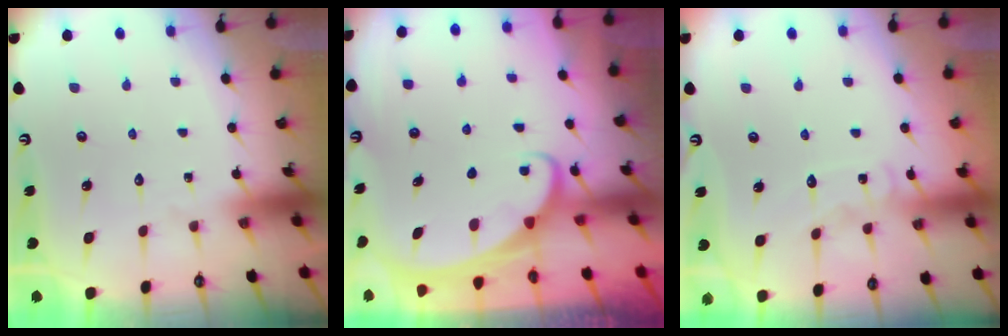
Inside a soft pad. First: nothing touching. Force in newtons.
{"total": 1.8, "press": 1.8, "slide": 0.2}
{"total": 6.5, "press": 6.5, "slide": 0.6}